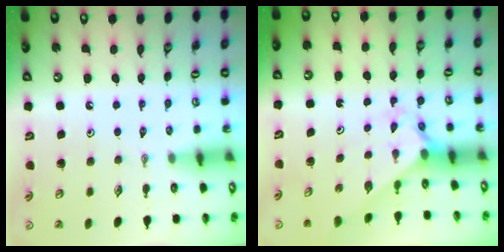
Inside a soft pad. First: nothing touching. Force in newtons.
{"total": 2.0, "press": 2.0, "slide": 0.2}